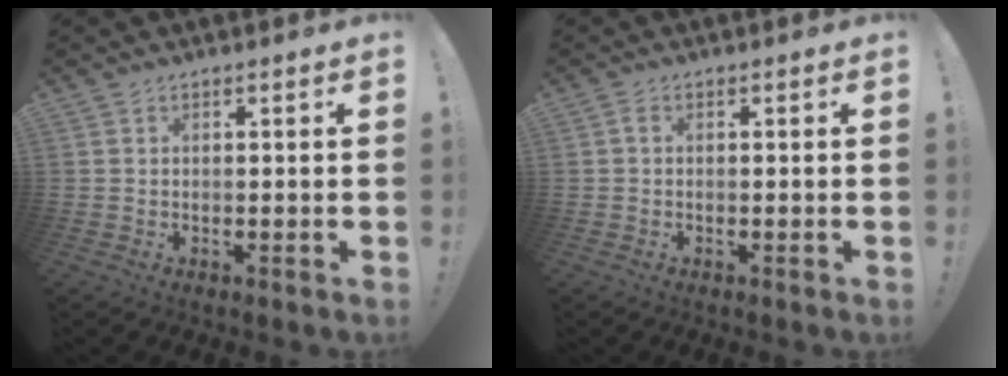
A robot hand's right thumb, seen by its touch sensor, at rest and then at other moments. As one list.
[{"total": 1.0, "force": [-0.2, 0.5, 0.9], "torque": [-0.018, 0.004, -0.004]}]